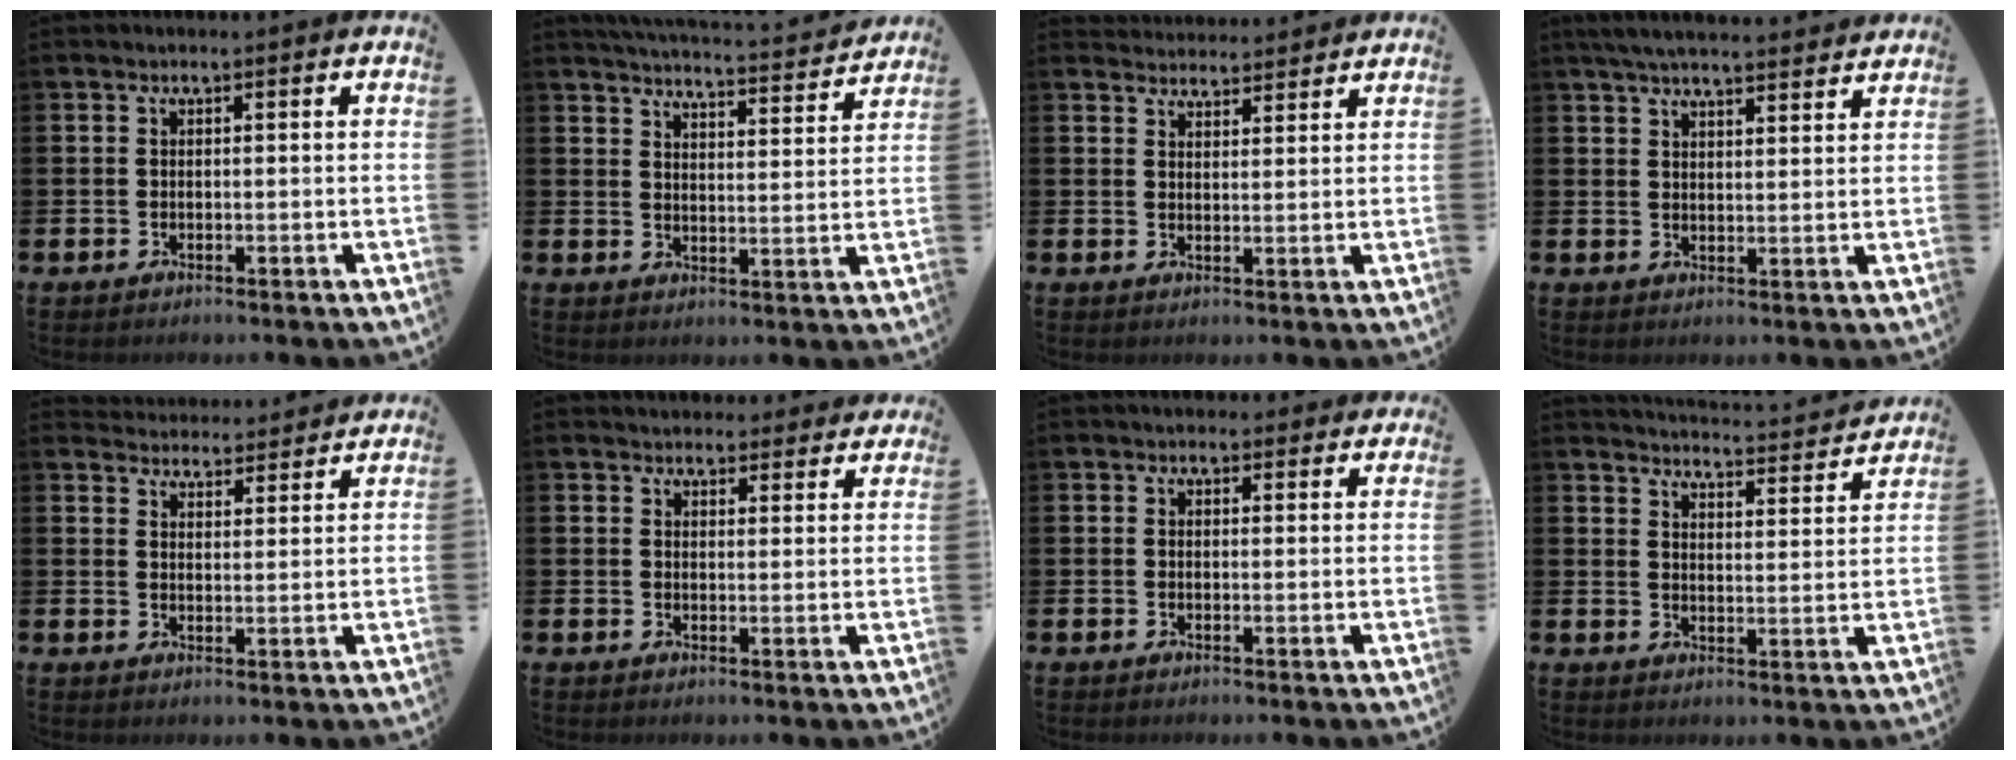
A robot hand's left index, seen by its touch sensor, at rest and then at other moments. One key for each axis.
{"total": 4.7, "fx": 4.6, "fy": 0.0, "fz": 0.6, "tx": -0.022, "ty": -0.040, "tz": 0.076}
{"total": 3.6, "fx": 3.6, "fy": 0.7, "fz": -0.3, "tx": 0.000, "ty": -0.020, "tz": 0.065}
{"total": 5.0, "fx": 4.9, "fy": 0.3, "fz": 1.2, "tx": -0.031, "ty": -0.022, "tz": 0.088}
{"total": 4.2, "fx": 4.2, "fy": 0.7, "fz": -0.4, "tx": -0.001, "ty": -0.031, "tz": 0.074}
{"total": 3.6, "fx": 3.5, "fy": 1.1, "fz": -0.2, "tx": 0.006, "ty": -0.019, "tz": 0.062}
{"total": 1.9, "fx": 1.7, "fy": 0.8, "fz": 0.0, "tx": 0.008, "ty": -0.002, "tz": 0.030}
{"total": 4.2, "fx": 4.1, "fy": 0.1, "fz": 0.3, "tx": -0.016, "ty": -0.039, "tz": 0.067}